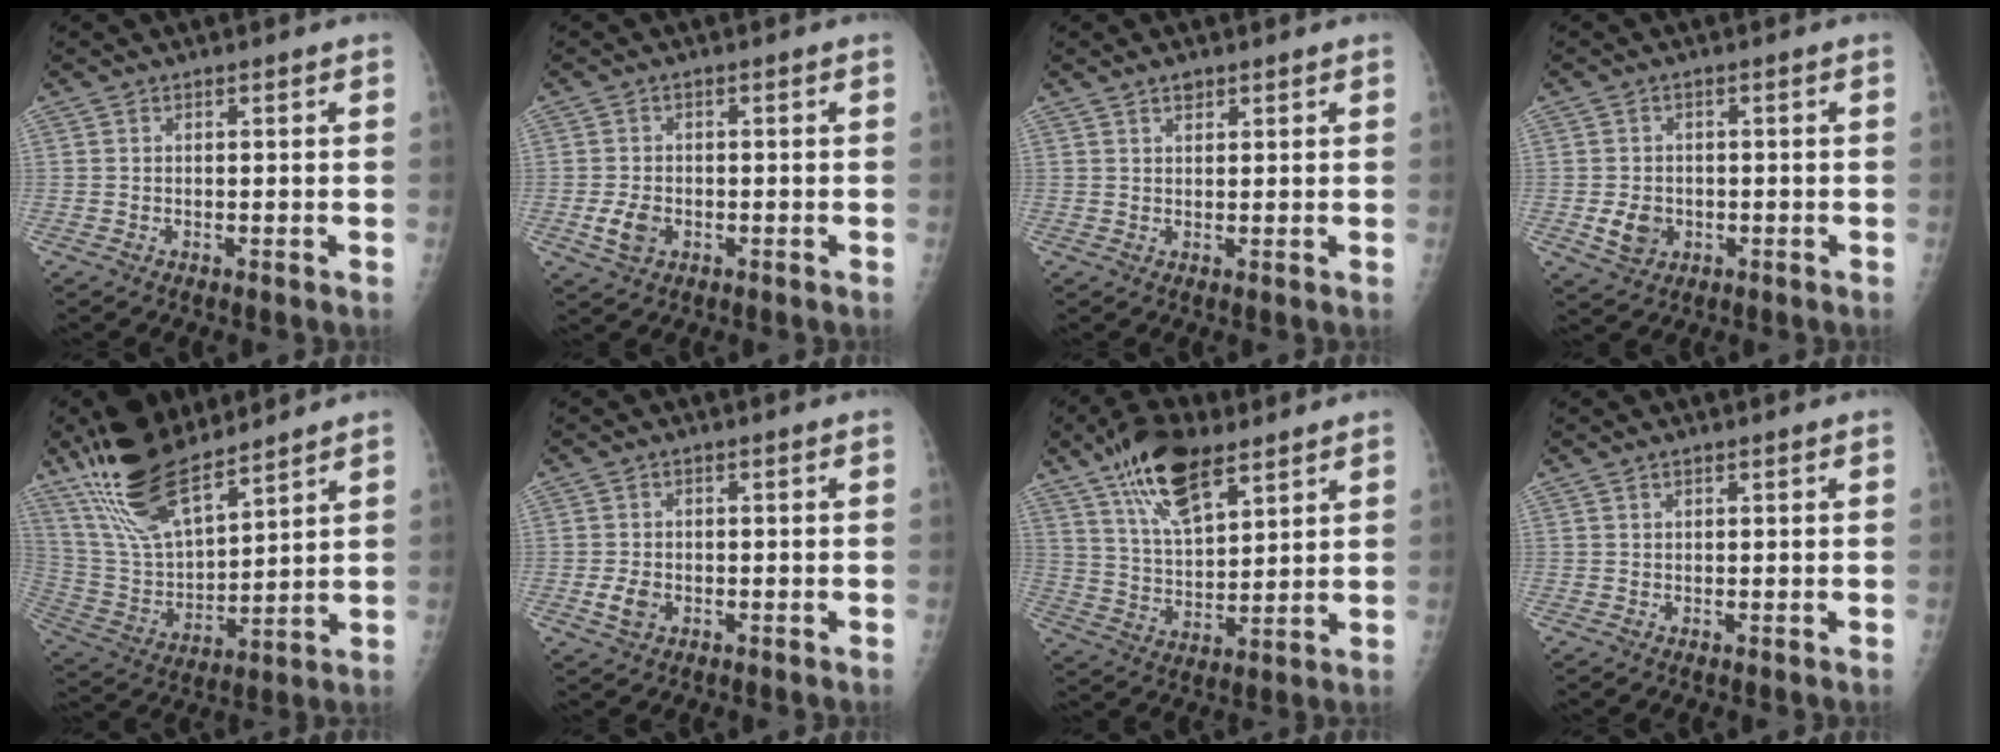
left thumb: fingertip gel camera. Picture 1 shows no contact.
{"total": 3.8, "force": [-1.0, 2.7, 2.4], "torque": [-0.040, 0.000, -0.017]}
{"total": 1.8, "force": [1.4, 0.9, 0.7], "torque": [-0.002, -0.007, 0.020]}
{"total": 4.3, "force": [-0.9, 3.6, 2.2], "torque": [-0.024, 0.003, -0.009]}
{"total": 17.5, "force": [13.6, 5.4, 9.6], "torque": [-0.157, -0.063, 0.270]}
{"total": 2.9, "force": [-0.7, 2.1, 1.8], "torque": [-0.029, 0.000, -0.012]}
{"total": 14.3, "force": [9.1, 5.8, 9.4], "torque": [-0.144, -0.034, 0.168]}
{"total": 0.6, "force": [0.5, 0.2, 0.2], "torque": [-0.001, 0.001, 0.009]}